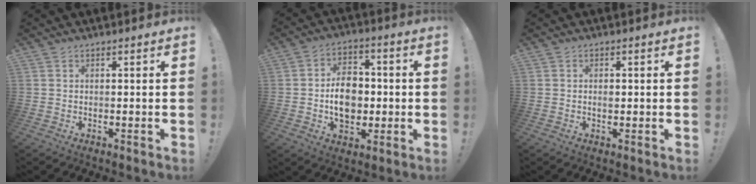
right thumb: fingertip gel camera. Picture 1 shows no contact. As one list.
[{"total": 12.2, "force": [-1.2, 9.0, 8.2], "torque": [-0.140, 0.012, -0.018]}, {"total": 1.2, "force": [-0.2, 0.7, 0.9], "torque": [-0.003, -0.003, -0.008]}]